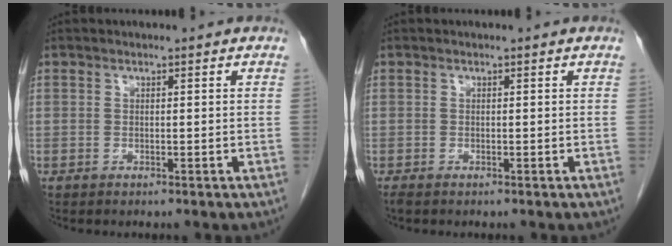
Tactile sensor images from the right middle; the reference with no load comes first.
{"total": 0.6, "force": [-0.6, 0.1, 0.3], "torque": [-0.008, -0.003, -0.011]}